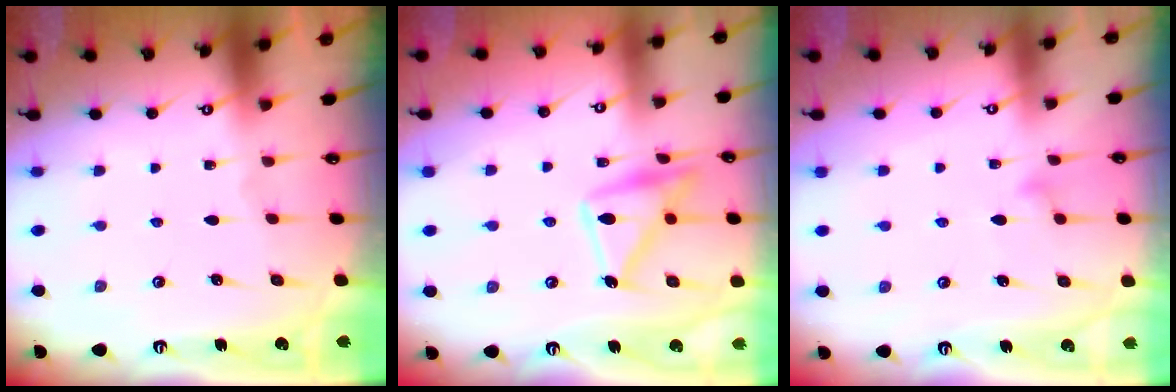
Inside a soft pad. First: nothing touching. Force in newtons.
{"total": 15.8, "press": 15.7, "slide": 0.9}
{"total": 9.1, "press": 9.1, "slide": 0.5}